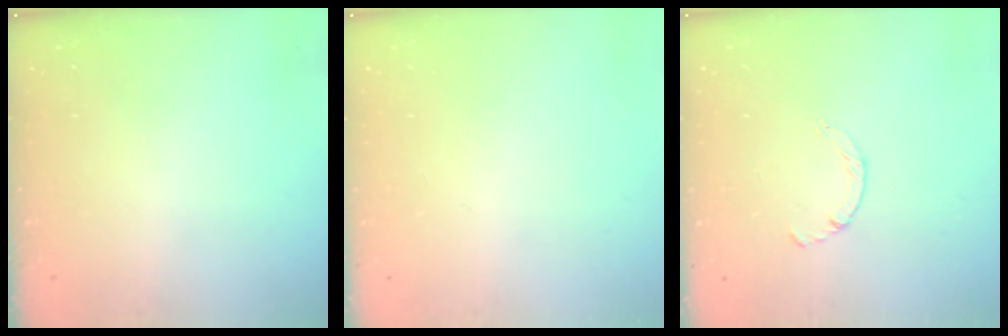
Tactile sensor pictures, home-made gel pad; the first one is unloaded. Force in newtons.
{"total": 0.0}
{"total": 1.8, "press": 1.7, "slide": 0.3}